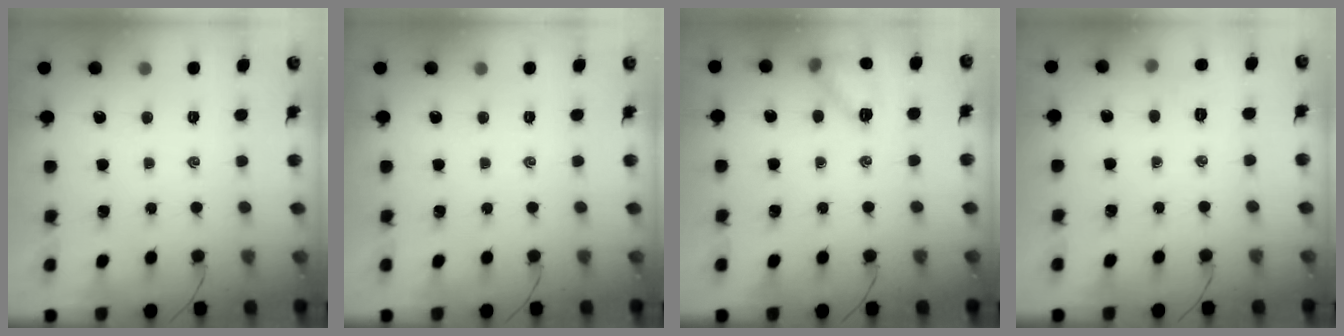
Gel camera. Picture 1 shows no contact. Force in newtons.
{"total": 0.0}
{"total": 9.7, "press": 9.7, "slide": 0.5}
{"total": 3.8, "press": 3.7, "slide": 0.8}